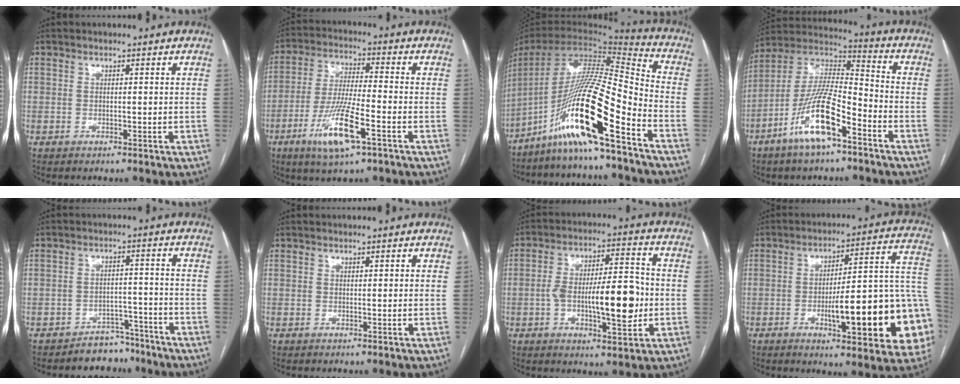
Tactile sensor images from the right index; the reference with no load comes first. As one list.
[{"total": 11.5, "force": [-5.3, 1.4, 10.0], "torque": [-0.204, -0.018, -0.096]}, {"total": 20.0, "force": [-11.9, 0.3, 16.1], "torque": [-0.338, -0.014, -0.226]}, {"total": 14.6, "force": [-7.5, 3.5, 12.1], "torque": [-0.242, 0.001, -0.136]}, {"total": 5.4, "force": [-4.6, 2.9, -0.3], "torque": [0.018, 0.027, -0.070]}, {"total": 0.7, "force": [0.4, 0.1, 0.6], "torque": [-0.011, 0.002, 0.004]}, {"total": 13.6, "force": [-2.0, 3.9, 12.9], "torque": [-0.212, 0.017, -0.026]}, {"total": 22.3, "force": [-5.9, 4.1, 21.1], "torque": [-0.200, 0.026, -0.067]}]